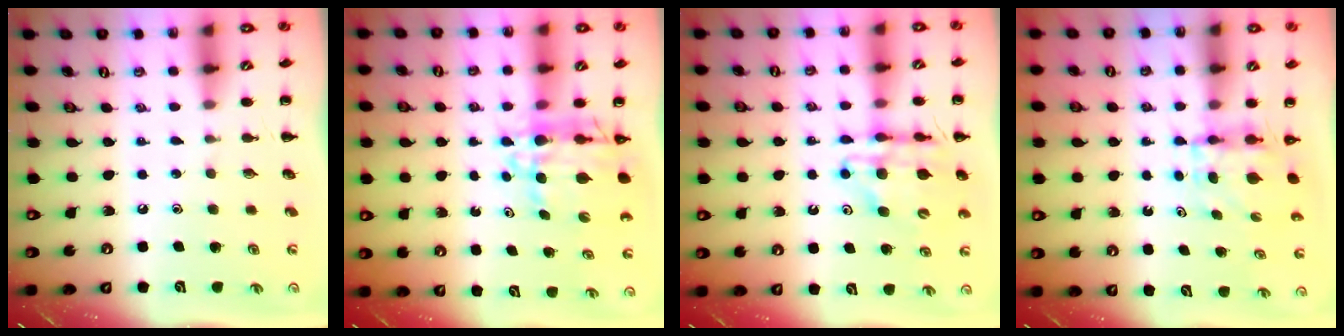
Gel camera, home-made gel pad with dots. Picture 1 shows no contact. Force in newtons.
{"total": 8.6, "press": 7.7, "slide": 3.6}
{"total": 13.3, "press": 12.8, "slide": 3.6}
{"total": 3.9, "press": 3.9, "slide": 0.3}